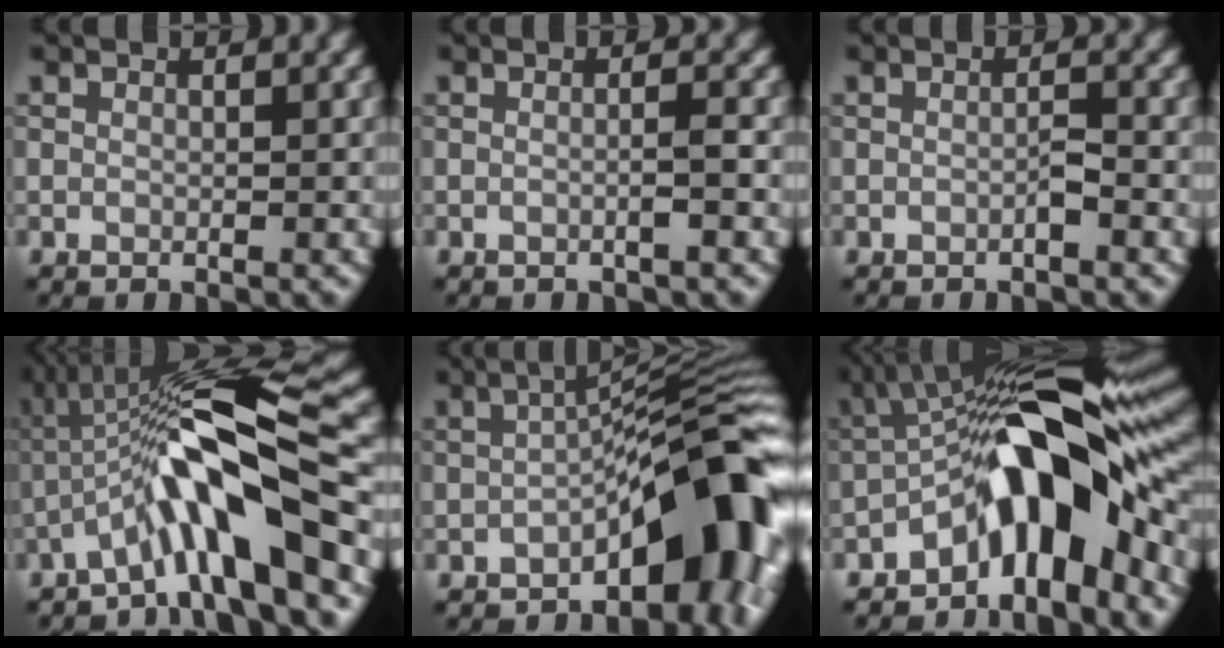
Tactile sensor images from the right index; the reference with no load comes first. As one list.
[{"total": 1.3, "force": [-0.4, 0.1, 1.2], "torque": [-0.015, 0.006, -0.013]}, {"total": 0.9, "force": [-0.5, 0.1, 0.7], "torque": [-0.013, 0.005, -0.009]}, {"total": 9.9, "force": [-3.4, 1.7, 9.1], "torque": [-0.145, 0.023, -0.069]}, {"total": 11.2, "force": [-4.2, 3.8, 9.6], "torque": [-0.111, 0.023, -0.069]}, {"total": 10.6, "force": [-4.0, 3.4, 9.2], "torque": [-0.127, 0.020, -0.080]}]